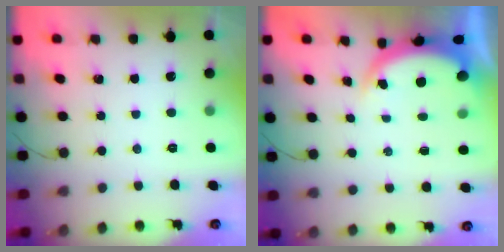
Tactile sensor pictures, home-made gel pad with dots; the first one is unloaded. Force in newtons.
{"total": 4.6, "press": 4.6, "slide": 0.3}